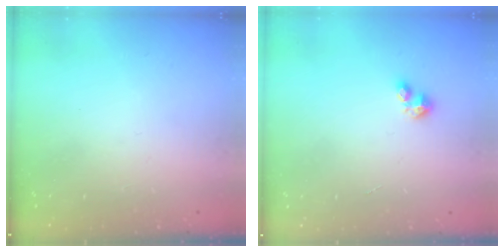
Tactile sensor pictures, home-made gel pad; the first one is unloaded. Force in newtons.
{"total": 2.3, "press": 2.3, "slide": 0.2}